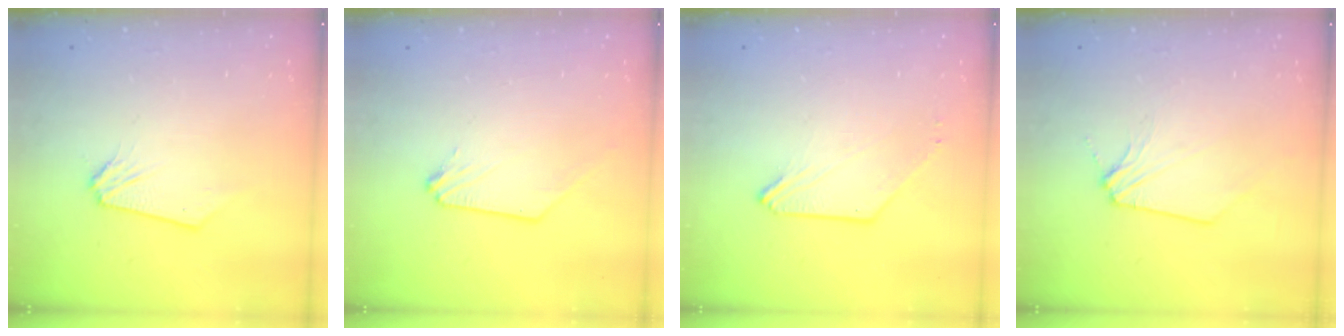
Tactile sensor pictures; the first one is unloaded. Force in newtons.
{"total": 0.0}
{"total": 0.0}
{"total": 2.8, "press": 2.7, "slide": 0.4}